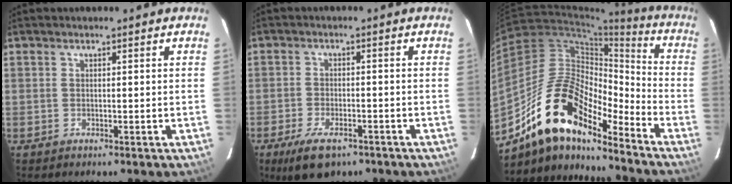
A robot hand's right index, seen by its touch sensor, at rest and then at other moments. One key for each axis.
{"total": 8.6, "fx": -5.8, "fy": 3.8, "fz": 5.2, "tx": -0.122, "ty": -0.017, "tz": -0.094}
{"total": 19.0, "fx": -14.2, "fy": 6.8, "fz": 10.6, "tx": -0.187, "ty": 0.005, "tz": -0.272}